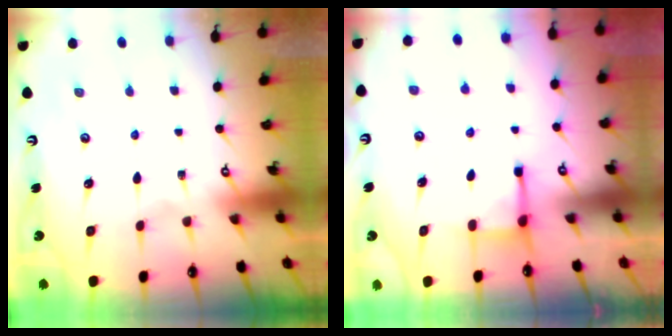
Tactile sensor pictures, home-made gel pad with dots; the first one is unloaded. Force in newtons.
{"total": 2.5, "press": 2.4, "slide": 0.5}